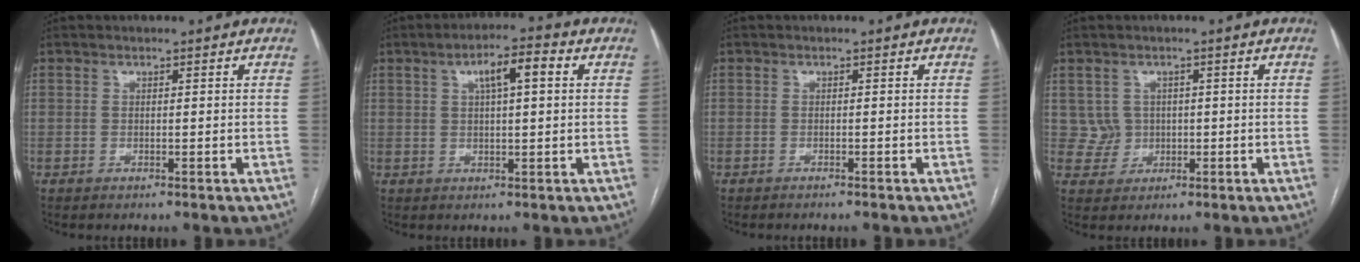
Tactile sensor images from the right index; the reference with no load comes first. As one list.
[{"total": 5.9, "force": [2.0, 1.2, 5.5], "torque": [-0.094, 0.015, 0.030]}, {"total": 1.6, "force": [-1.5, 0.1, 0.5], "torque": [-0.008, -0.002, -0.018]}, {"total": 3.2, "force": [0.4, 3.2, 0.0], "torque": [0.007, 0.010, 0.012]}]